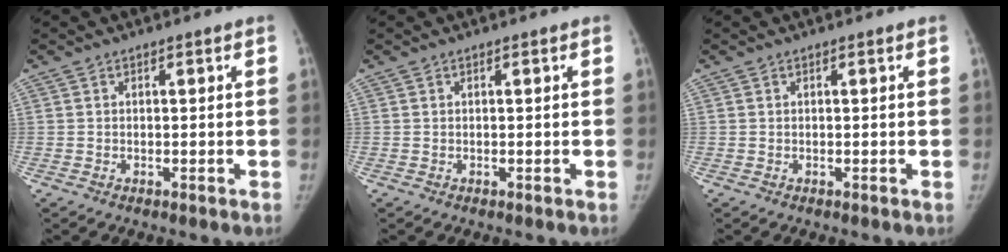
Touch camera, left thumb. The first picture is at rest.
{"total": 0.0}
{"total": 0.0}